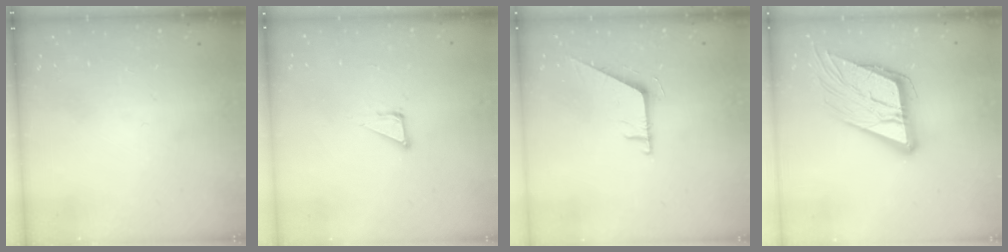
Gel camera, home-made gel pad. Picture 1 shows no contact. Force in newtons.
{"total": 6.4, "press": 6.4, "slide": 0.4}
{"total": 5.4, "press": 5.4, "slide": 0.5}
{"total": 18.7, "press": 18.4, "slide": 3.2}